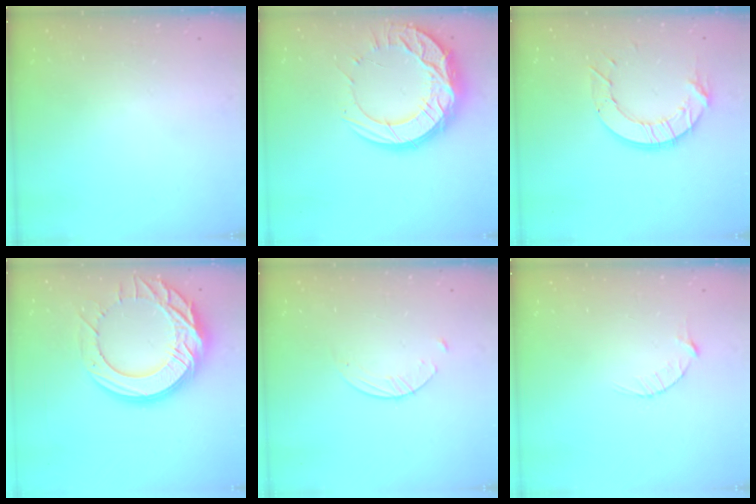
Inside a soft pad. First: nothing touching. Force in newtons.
{"total": 18.6, "press": 18.6, "slide": 1.4}
{"total": 10.4, "press": 10.3, "slide": 0.5}
{"total": 22.6, "press": 22.5, "slide": 2.2}
{"total": 3.6, "press": 3.6, "slide": 0.4}
{"total": 2.9, "press": 2.9, "slide": 0.4}